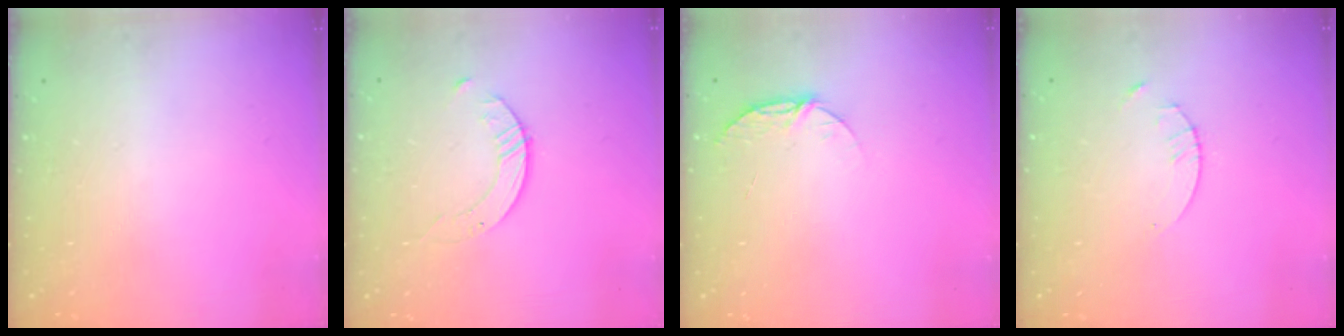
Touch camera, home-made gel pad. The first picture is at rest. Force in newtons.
{"total": 2.8, "press": 2.8, "slide": 0.3}
{"total": 5.6, "press": 5.6, "slide": 0.6}
{"total": 1.3, "press": 1.3, "slide": 0.2}